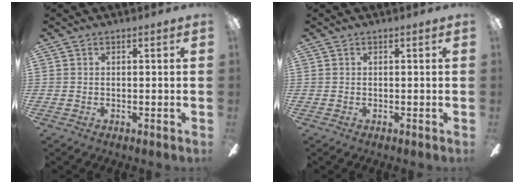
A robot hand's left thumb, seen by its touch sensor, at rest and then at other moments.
{"total": 0.0}